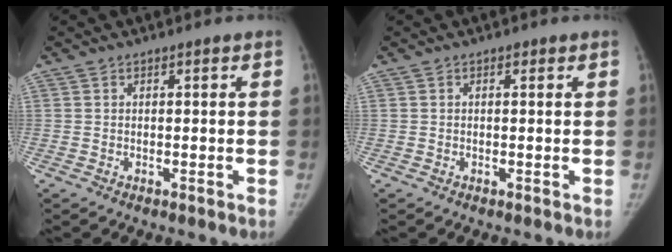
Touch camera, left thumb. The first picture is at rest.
{"total": 0.6, "force": [0.3, 0.3, 0.4], "torque": [-0.003, 0.000, 0.002]}